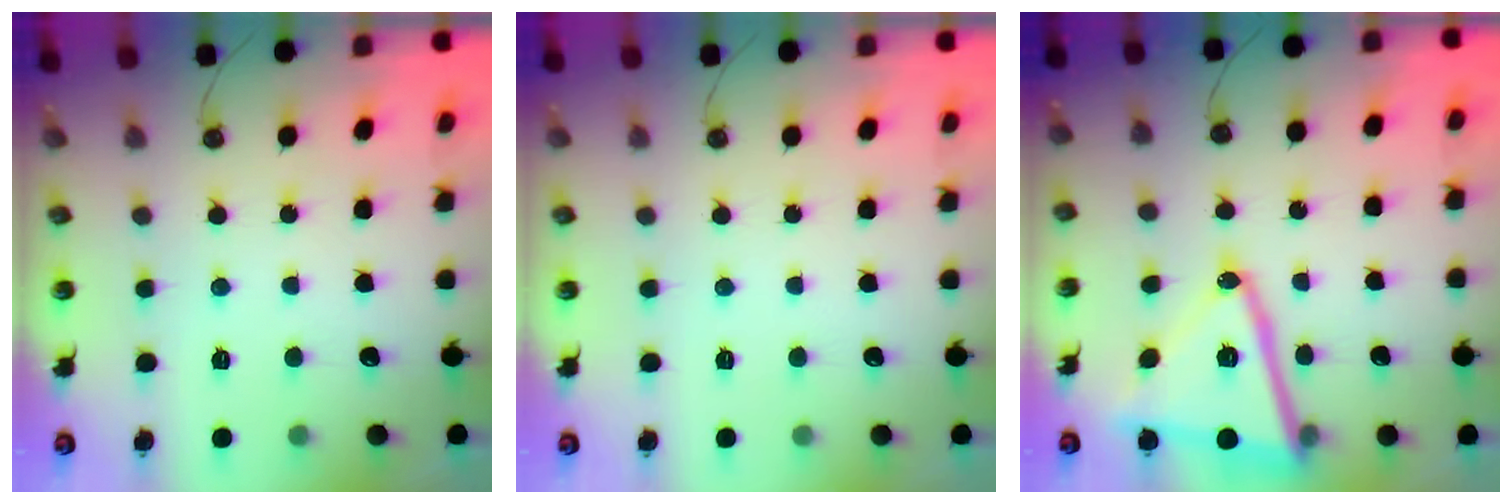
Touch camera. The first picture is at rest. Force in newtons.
{"total": 0.0}
{"total": 18.0, "press": 17.8, "slide": 2.2}